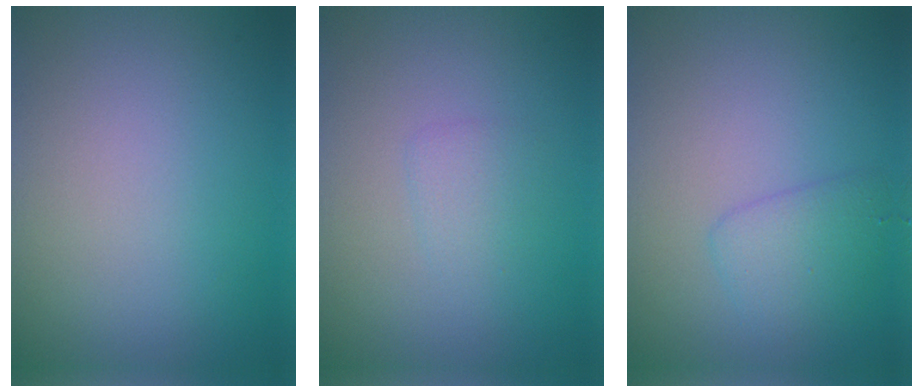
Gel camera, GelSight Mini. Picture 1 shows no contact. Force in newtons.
{"total": 1.2, "press": 1.2, "slide": 0.1}
{"total": 2.3, "press": 2.3, "slide": 0.2}